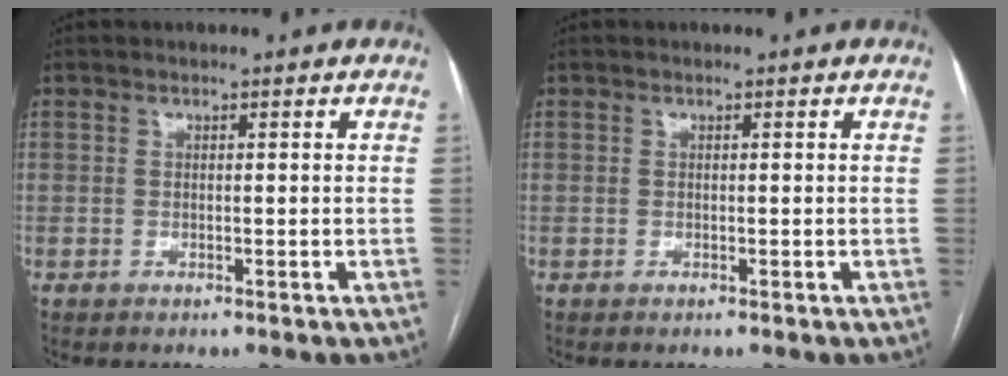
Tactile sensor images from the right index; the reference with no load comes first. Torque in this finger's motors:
{"motor_torque": [0.00, 0.00, 0.00, 0.00]}